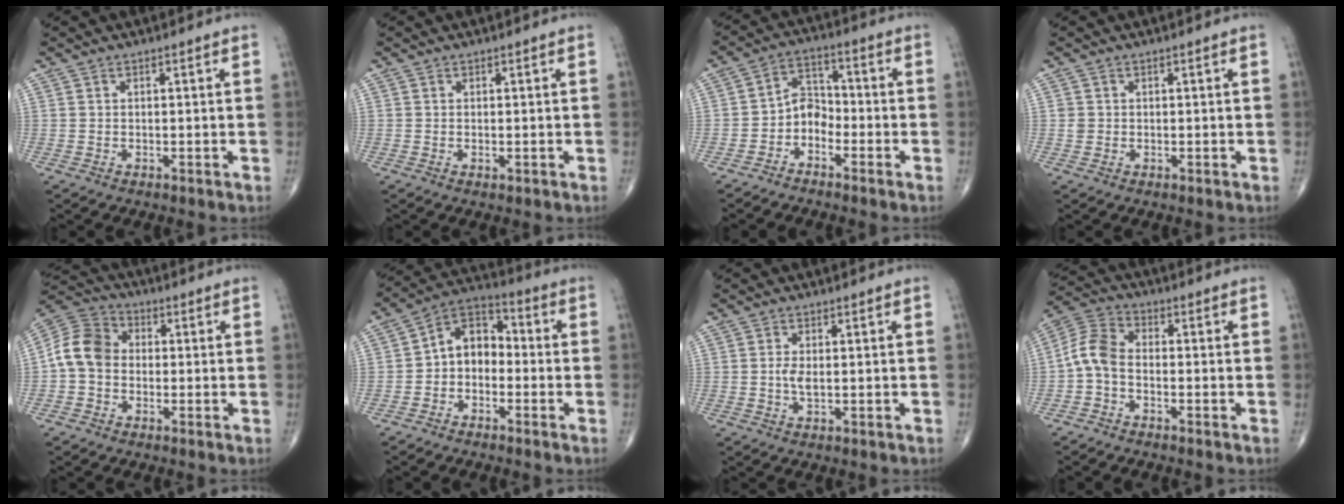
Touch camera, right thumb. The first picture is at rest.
{"total": 0.7, "force": [-0.1, 0.3, 0.6], "torque": [-0.013, -0.004, -0.002]}
{"total": 5.5, "force": [-2.7, 3.9, 2.7], "torque": [-0.027, 0.034, -0.063]}
{"total": 1.2, "force": [0.0, 1.2, 0.4], "torque": [-0.004, 0.001, 0.003]}
{"total": 9.0, "force": [-0.7, 7.2, 5.2], "torque": [-0.090, 0.030, -0.028]}
{"total": 8.6, "force": [-1.5, 6.4, 5.6], "torque": [-0.064, 0.040, -0.047]}
{"total": 1.7, "force": [-0.5, 0.8, 1.4], "torque": [-0.027, 0.002, -0.013]}
{"total": 6.5, "force": [-1.6, 3.9, 4.9], "torque": [-0.100, 0.024, -0.047]}